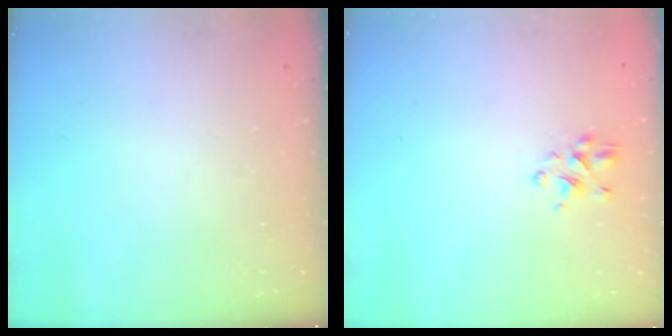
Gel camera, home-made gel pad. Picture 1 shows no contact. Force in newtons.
{"total": 3.2, "press": 2.9, "slide": 1.2}